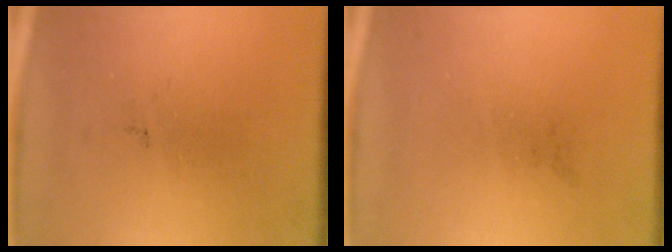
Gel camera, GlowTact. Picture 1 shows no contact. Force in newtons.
{"total": 0.0}